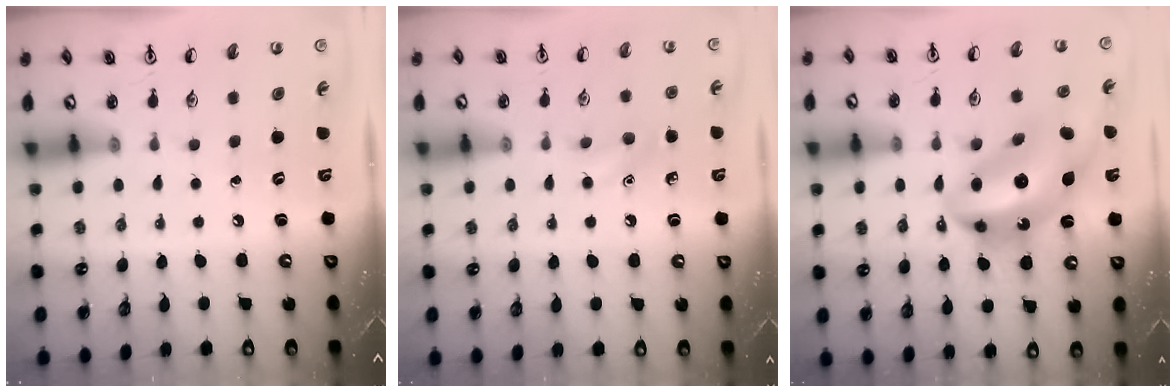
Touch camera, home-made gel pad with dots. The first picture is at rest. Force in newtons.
{"total": 6.2, "press": 5.9, "slide": 1.7}
{"total": 15.7, "press": 14.7, "slide": 5.3}